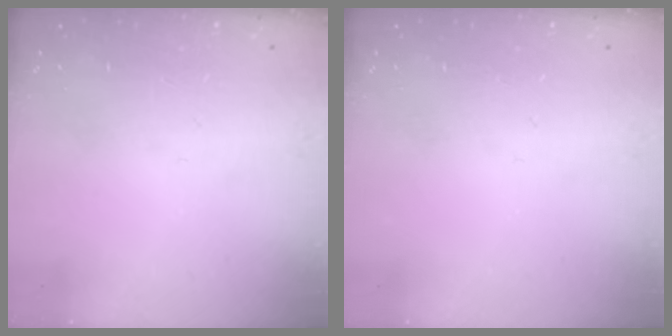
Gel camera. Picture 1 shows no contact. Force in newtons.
{"total": 0.0}